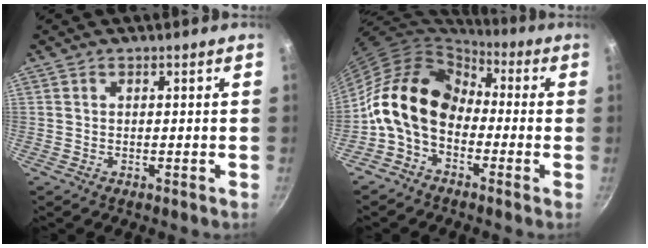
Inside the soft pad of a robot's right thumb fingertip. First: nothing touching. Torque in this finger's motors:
{"motor_torque": [2.06, 2.94, 1.33, -1.44, 0.19]}